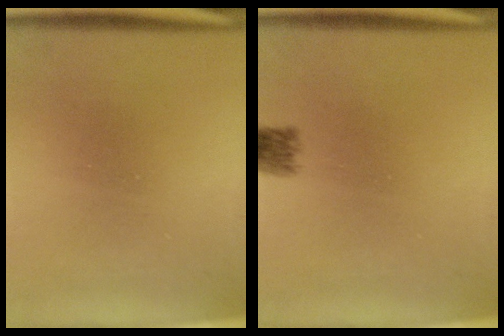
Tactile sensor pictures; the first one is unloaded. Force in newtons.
{"total": 2.0}